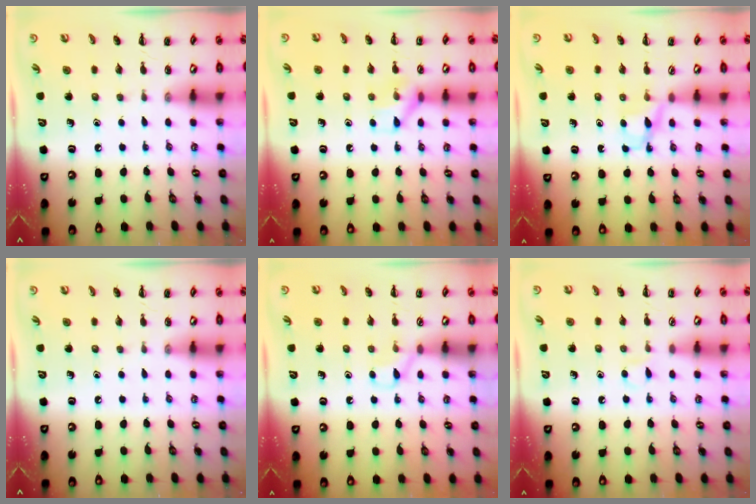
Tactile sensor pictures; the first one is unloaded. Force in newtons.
{"total": 8.7, "press": 8.7, "slide": 0.6}
{"total": 3.4, "press": 3.1, "slide": 1.4}
{"total": 0.0}
{"total": 3.9, "press": 3.7, "slide": 1.3}
{"total": 2.9, "press": 2.7, "slide": 0.9}